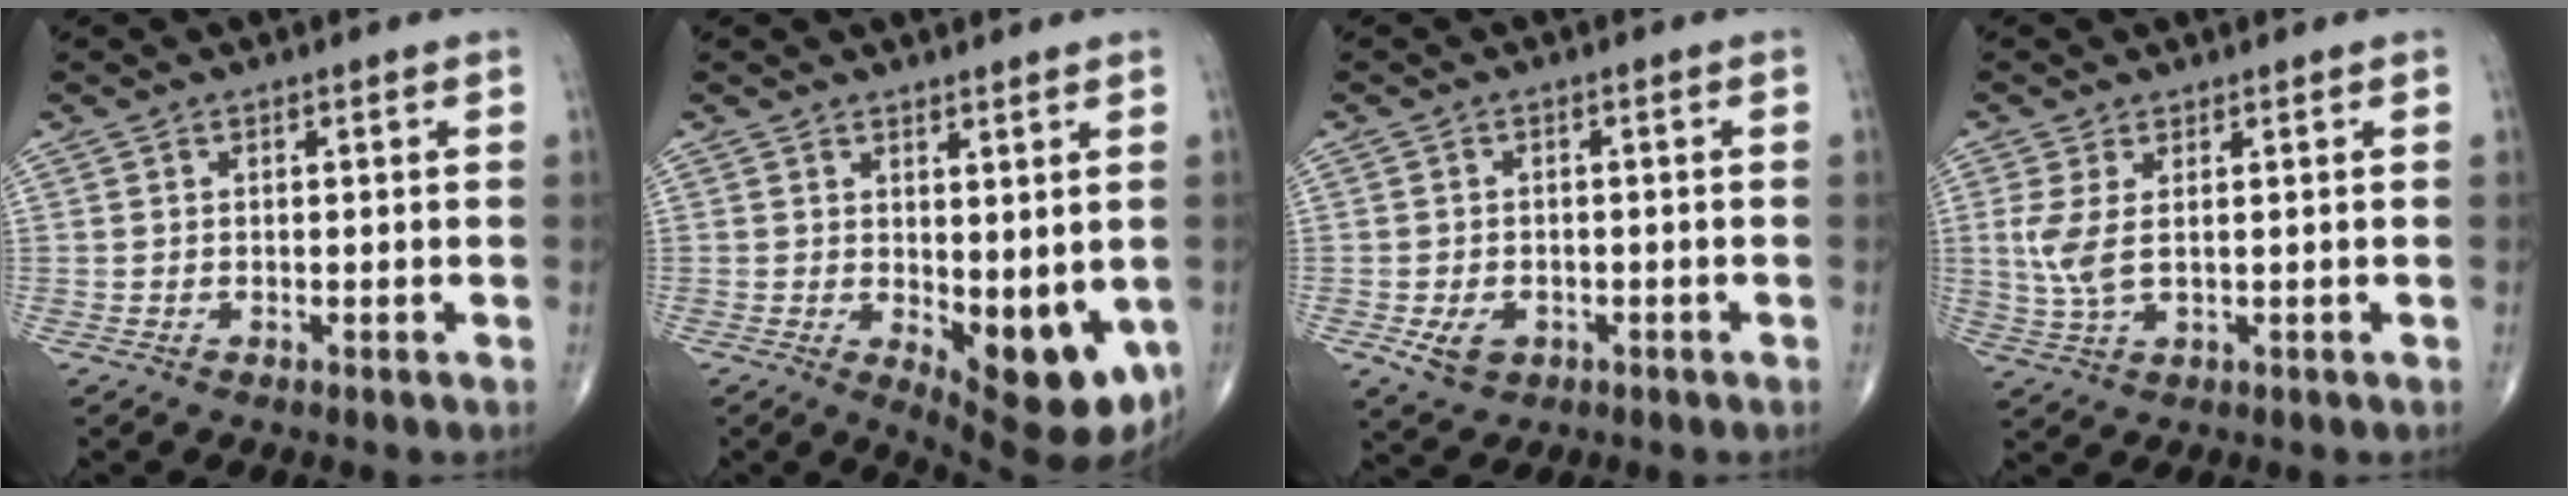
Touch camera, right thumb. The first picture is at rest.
{"total": 11.9, "force": [-1.5, 5.0, 10.7], "torque": [-0.122, -0.027, -0.004]}
{"total": 4.7, "force": [-1.7, 3.5, 2.7], "torque": [-0.043, 0.002, -0.020]}
{"total": 4.8, "force": [0.8, 1.9, 4.3], "torque": [-0.113, -0.011, 0.021]}